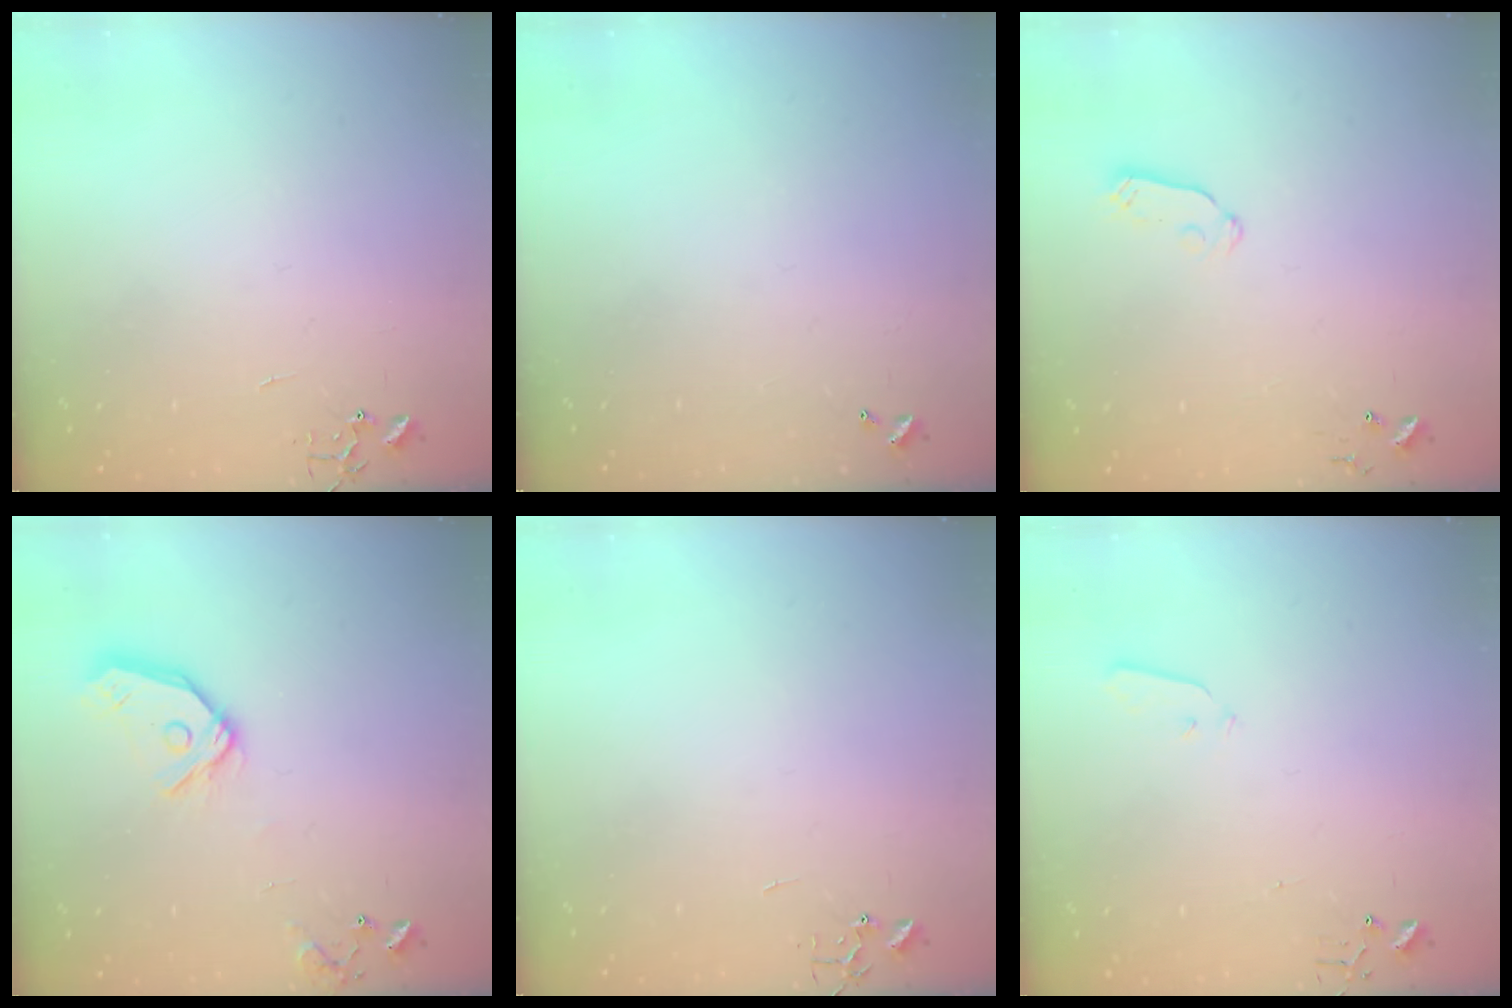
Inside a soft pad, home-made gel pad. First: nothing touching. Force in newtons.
{"total": 0.0}
{"total": 5.6, "press": 5.6, "slide": 0.3}
{"total": 13.4, "press": 13.2, "slide": 1.8}
{"total": 0.0}
{"total": 2.9, "press": 2.8, "slide": 0.8}